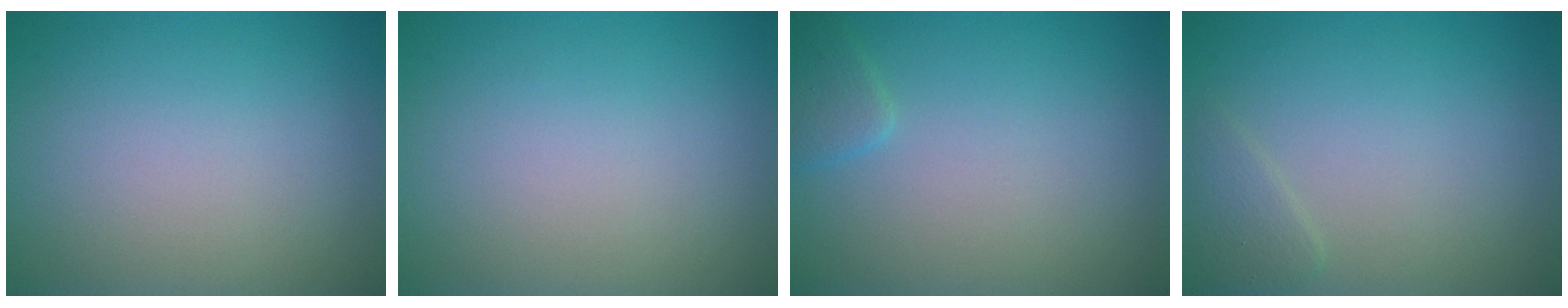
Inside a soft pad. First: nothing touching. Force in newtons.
{"total": 0.0}
{"total": 1.4, "press": 1.4, "slide": 0.1}
{"total": 1.3, "press": 1.3, "slide": 0.1}